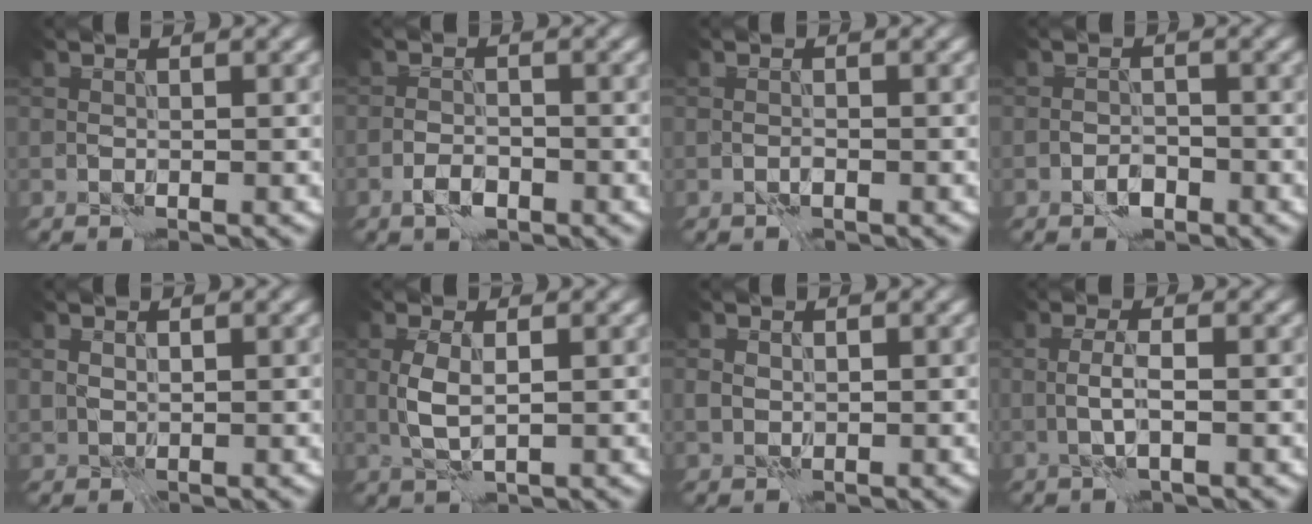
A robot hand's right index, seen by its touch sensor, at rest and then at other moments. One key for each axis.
{"total": 2.0, "fx": -1.3, "fy": 0.9, "fz": 1.1, "tx": -0.018, "ty": 0.004, "tz": -0.027}
{"total": 0.7, "fx": -0.5, "fy": 0.2, "fz": 0.4, "tx": -0.008, "ty": 0.004, "tz": -0.011}
{"total": 1.6, "fx": -1.2, "fy": 0.8, "fz": 0.7, "tx": -0.007, "ty": 0.006, "tz": -0.022}
{"total": 0.5, "fx": 0.2, "fy": 0.5, "fz": 0.1, "tx": -0.001, "ty": -0.001, "tz": 0.004}
{"total": 2.6, "fx": 0.2, "fy": 1.1, "fz": 2.3, "tx": -0.057, "ty": -0.001, "tz": 0.008}
{"total": 0.8, "fx": 0.0, "fy": 0.7, "fz": 0.3, "tx": -0.007, "ty": 0.001, "tz": -0.001}
{"total": 1.8, "fx": -0.5, "fy": 0.1, "fz": 1.7, "tx": -0.036, "ty": 0.005, "tz": -0.013}